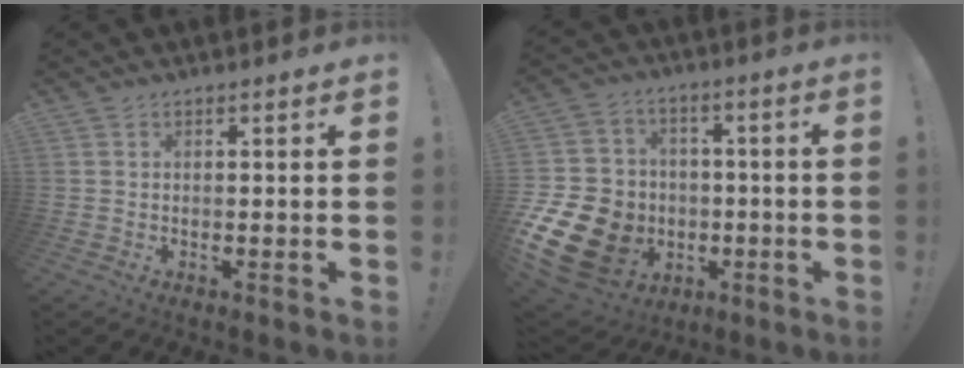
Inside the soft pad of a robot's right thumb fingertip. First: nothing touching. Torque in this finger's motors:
{"motor_torque": [2.62, 1.54, 1.34, -1.27, 0.38]}